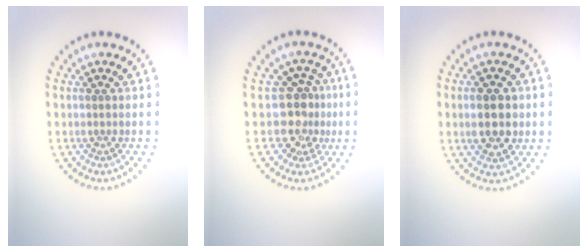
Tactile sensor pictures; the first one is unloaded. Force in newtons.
{"total": 3.2, "press": 2.5, "slide": 2.0}
{"total": 4.7, "press": 4.7, "slide": 0.4}